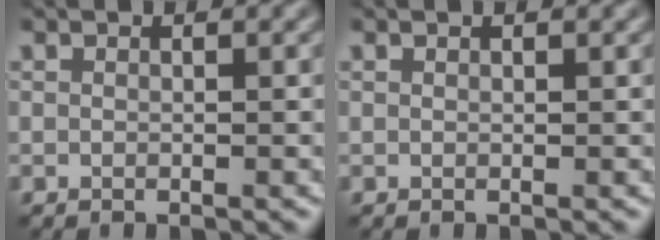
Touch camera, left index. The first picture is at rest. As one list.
[{"total": 0.0}]